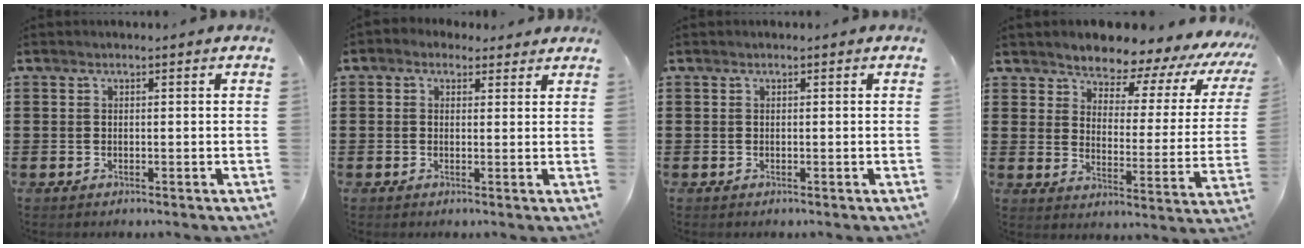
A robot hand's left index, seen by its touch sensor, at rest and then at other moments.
{"total": 1.8, "force": [0.9, 1.5, 0.3], "torque": [-0.012, 0.009, 0.016]}
{"total": 0.0}
{"total": 5.1, "force": [4.8, 1.5, 0.9], "torque": [-0.041, -0.046, 0.075]}